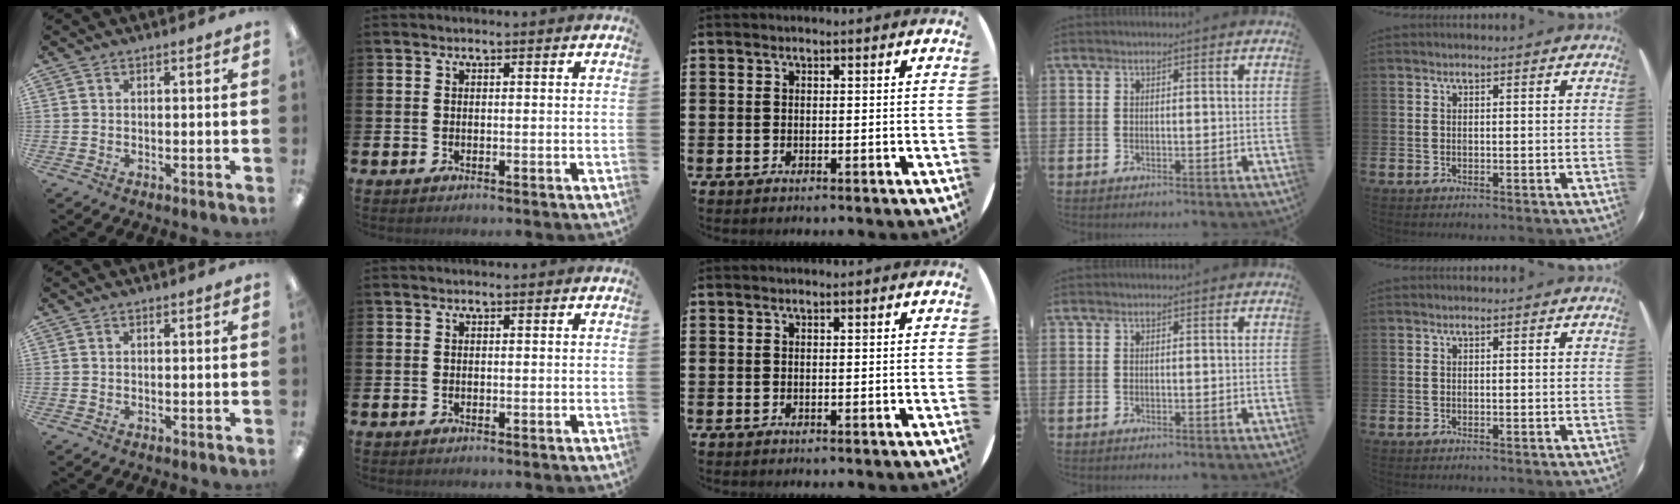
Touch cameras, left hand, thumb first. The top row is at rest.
{}